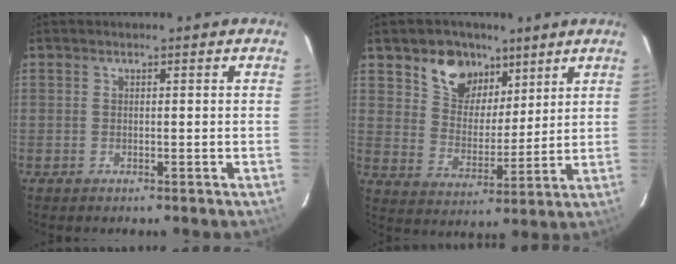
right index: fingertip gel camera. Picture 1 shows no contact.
{"total": 10.9, "force": [6.9, 7.5, 3.9], "torque": [-0.075, 0.012, 0.126]}